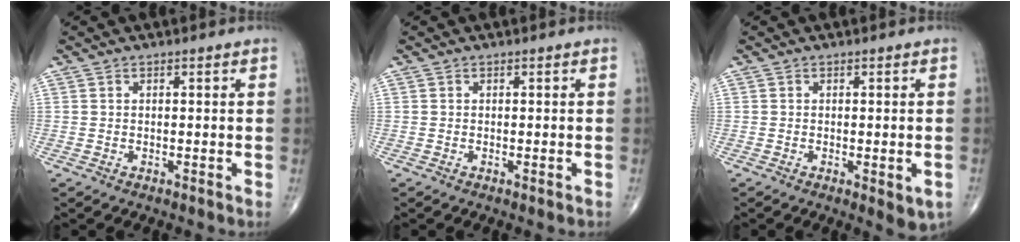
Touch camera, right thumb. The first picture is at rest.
{"total": 0.6, "force": [-0.3, 0.1, 0.5], "torque": [-0.003, -0.002, -0.005]}
{"total": 3.9, "force": [-1.3, 1.3, 3.5], "torque": [-0.034, -0.005, -0.013]}